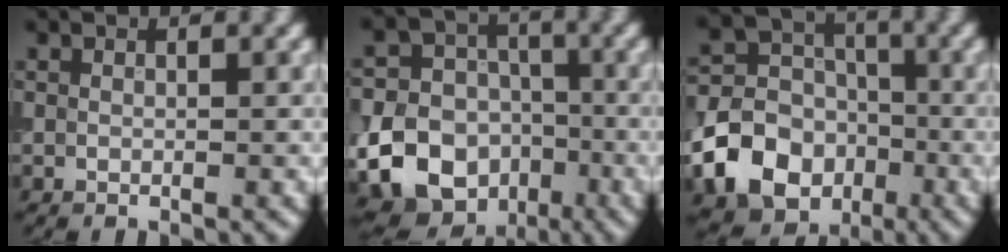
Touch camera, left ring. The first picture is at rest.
{"total": 24.2, "force": [-8.2, 21.9, 6.1], "torque": [-0.144, -0.050, -0.167]}
{"total": 10.3, "force": [-4.3, 8.3, 4.5], "torque": [-0.075, -0.021, -0.100]}